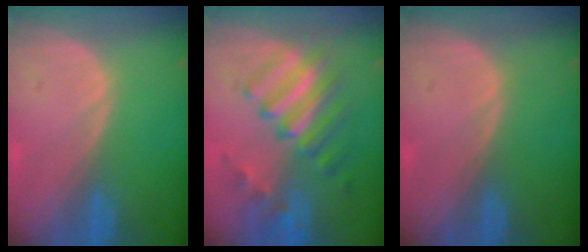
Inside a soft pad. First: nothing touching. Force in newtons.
{"total": 9.6, "press": 8.3, "slide": 4.7}
{"total": 0.0}